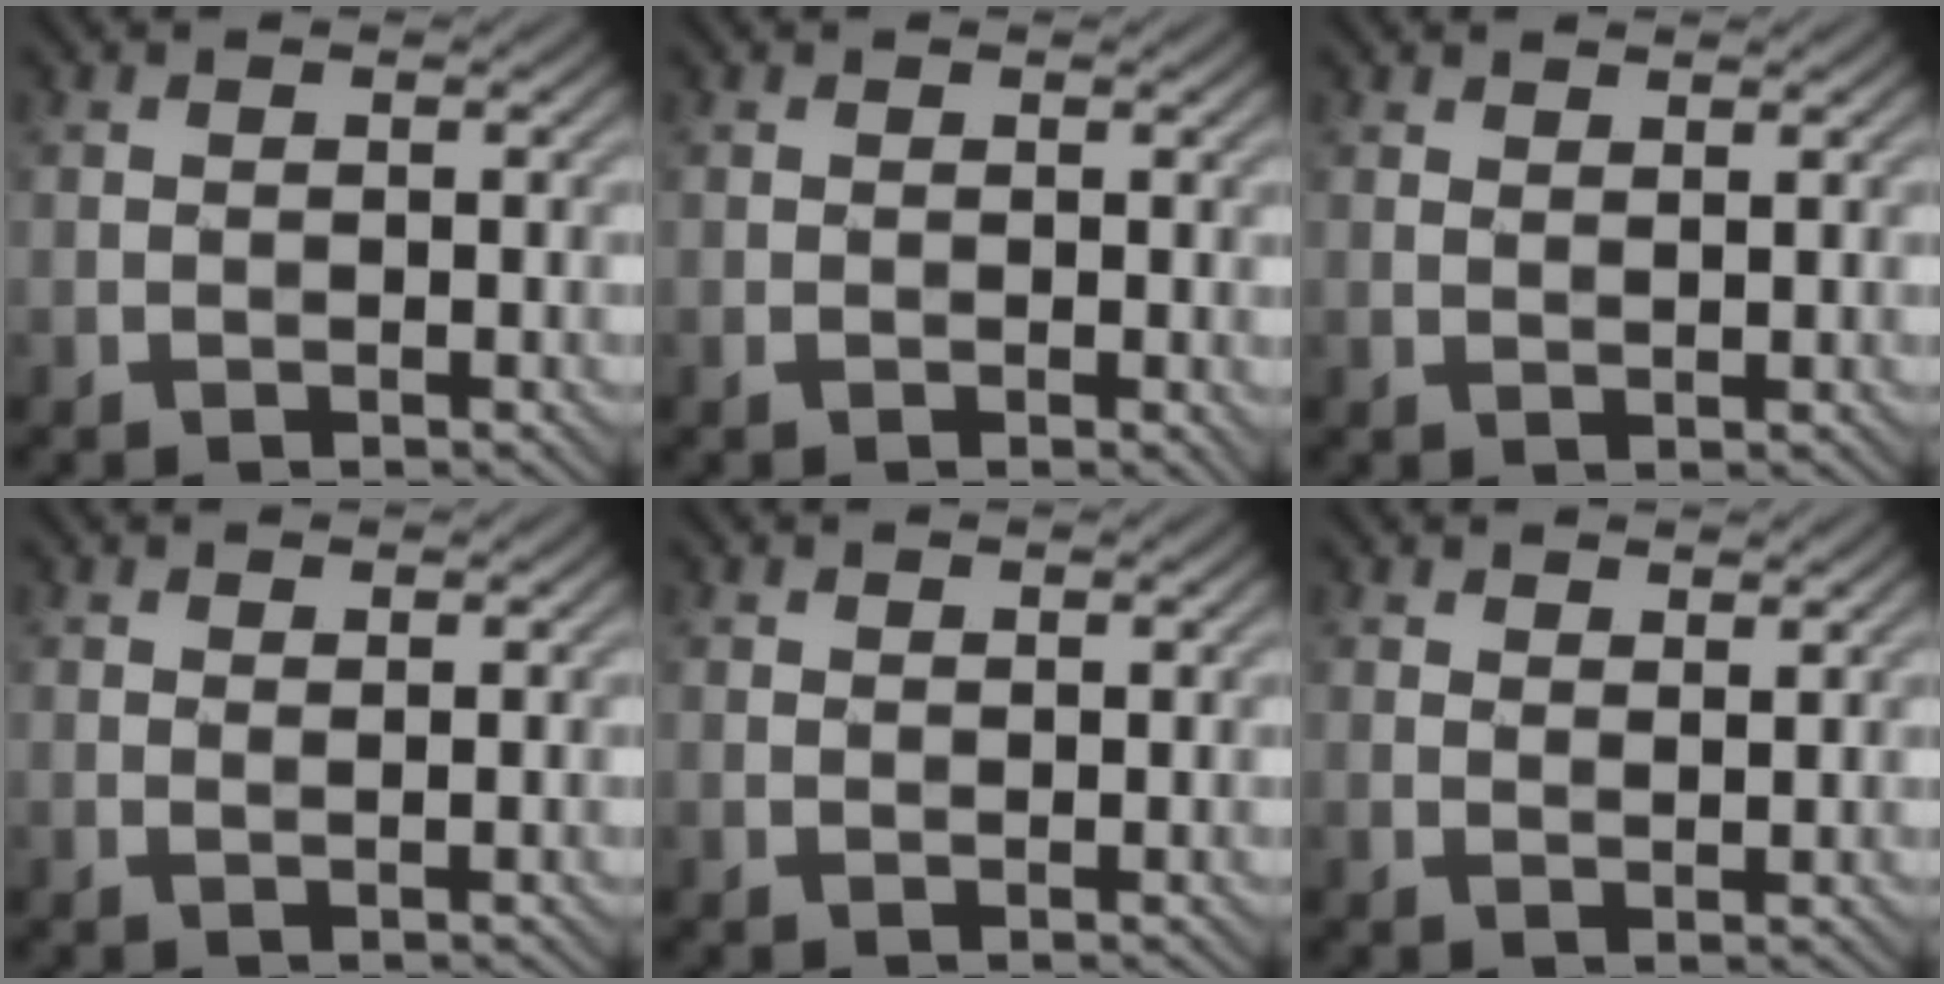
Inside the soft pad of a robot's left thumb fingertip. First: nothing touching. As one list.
[{"total": 1.4, "force": [0.5, 0.6, 1.2], "torque": [-0.018, 0.002, 0.011]}, {"total": 1.8, "force": [1.4, 0.4, 0.9], "torque": [-0.011, -0.001, 0.029]}, {"total": 1.4, "force": [1.0, 0.3, 0.8], "torque": [-0.010, -0.001, 0.021]}, {"total": 1.4, "force": [1.1, 0.6, 0.7], "torque": [-0.007, 0.002, 0.026]}, {"total": 2.8, "force": [2.3, 0.9, 1.4], "torque": [-0.022, -0.003, 0.042]}]